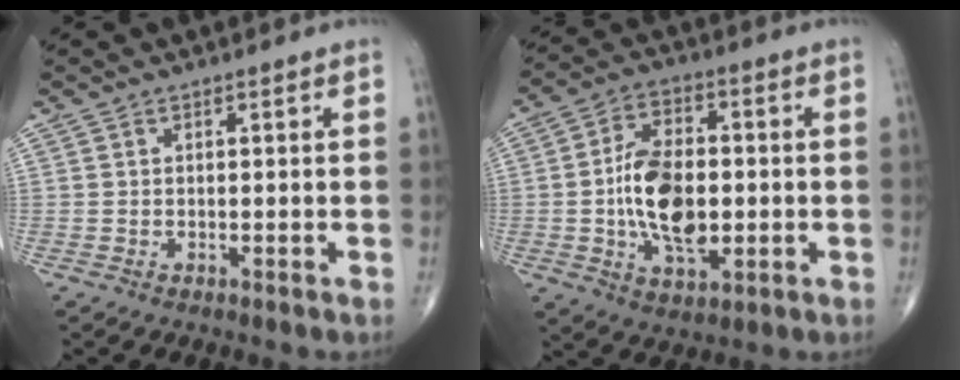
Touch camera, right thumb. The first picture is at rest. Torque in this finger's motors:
{"motor_torque": [2.52, 2.49, 1.65, -0.67, 0.16]}